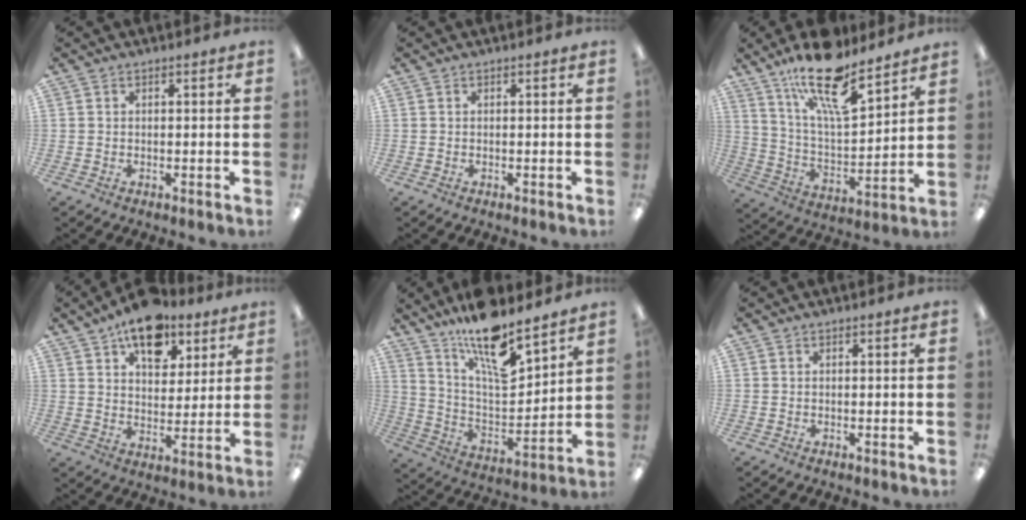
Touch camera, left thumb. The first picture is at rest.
{"total": 0.0}
{"total": 20.0, "force": [14.2, 6.6, 12.4], "torque": [-0.212, -0.081, 0.241]}
{"total": 14.3, "force": [9.3, 8.0, 7.4], "torque": [-0.098, -0.044, 0.164]}
{"total": 16.2, "force": [12.7, 4.5, 9.0], "torque": [-0.162, -0.088, 0.217]}
{"total": 0.0}